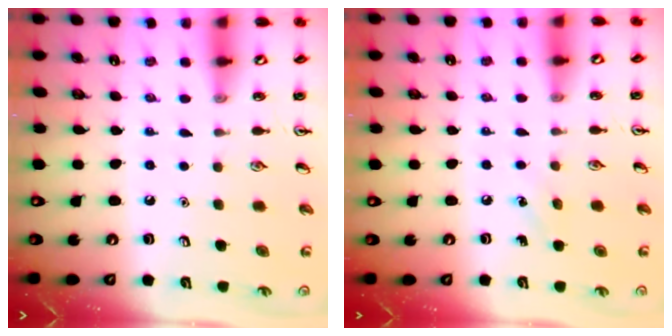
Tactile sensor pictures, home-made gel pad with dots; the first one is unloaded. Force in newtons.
{"total": 4.9, "press": 4.6, "slide": 1.7}